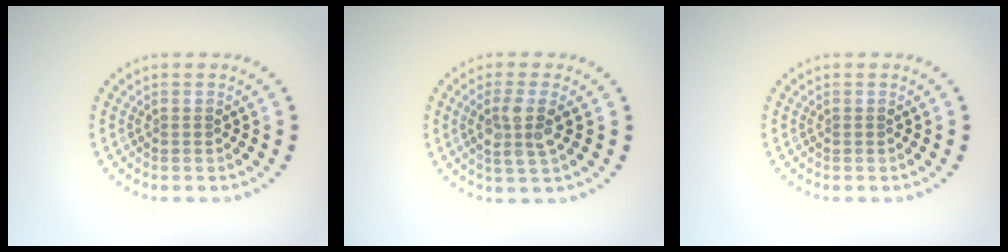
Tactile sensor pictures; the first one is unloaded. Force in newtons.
{"total": 3.0, "press": 2.7, "slide": 1.3}
{"total": 0.0}